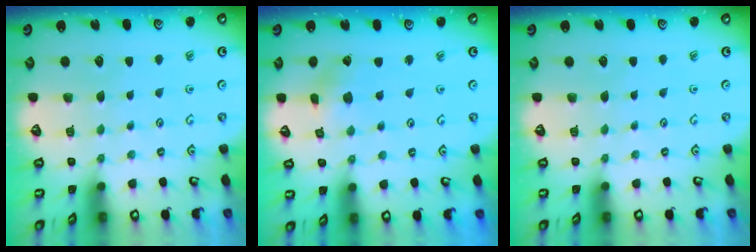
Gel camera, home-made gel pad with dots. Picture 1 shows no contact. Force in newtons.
{"total": 1.4, "press": 1.4, "slide": 0.2}
{"total": 0.0}